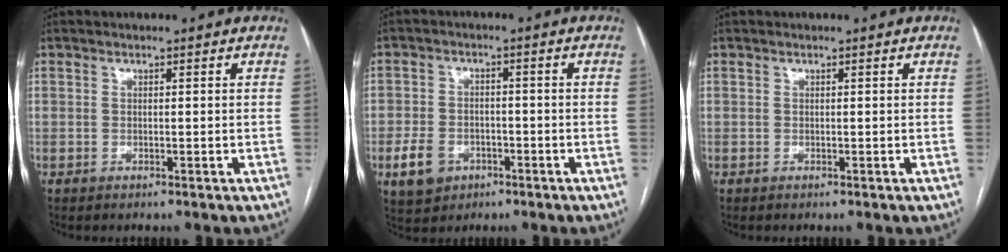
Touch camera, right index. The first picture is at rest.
{"total": 6.2, "force": [-2.6, 4.9, 2.7], "torque": [-0.061, 0.009, -0.033]}
{"total": 0.0}